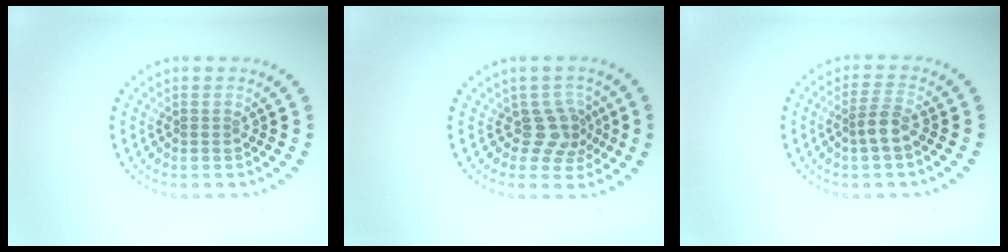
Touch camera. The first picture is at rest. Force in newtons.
{"total": 2.8, "press": 2.1, "slide": 1.8}
{"total": 2.1, "press": 1.8, "slide": 1.1}